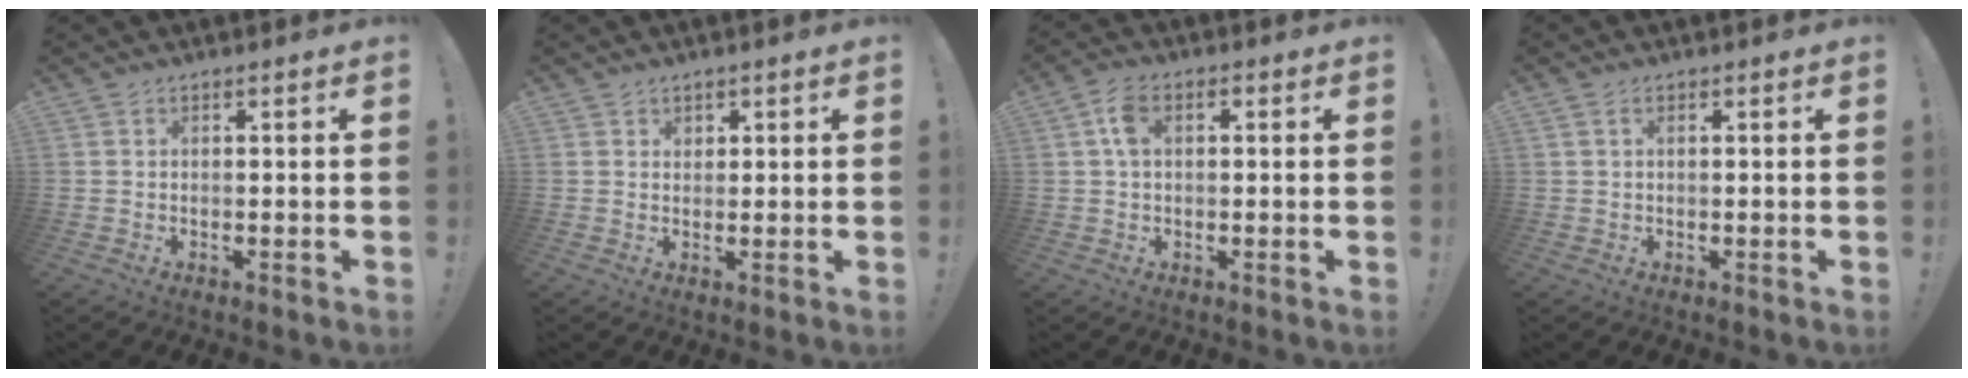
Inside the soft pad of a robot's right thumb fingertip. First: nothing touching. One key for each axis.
{"total": 1.7, "fx": 1.3, "fy": 1.1, "fz": 0.1, "tx": 0.012, "ty": -0.007, "tz": 0.022}
{"total": 5.4, "fx": 0.7, "fy": 3.3, "fz": 4.2, "tx": -0.074, "ty": 0.007, "tz": 0.010}
{"total": 1.2, "fx": 0.4, "fy": 0.6, "fz": 0.9, "tx": -0.026, "ty": 0.005, "tz": 0.009}